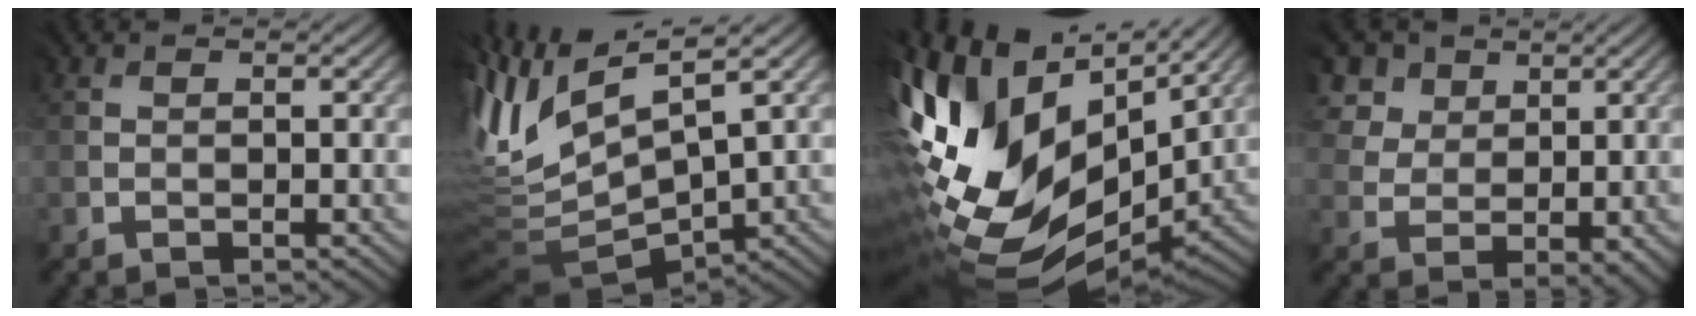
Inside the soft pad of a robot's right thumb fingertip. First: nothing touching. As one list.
[{"total": 10.5, "force": [2.7, 4.7, 9.0], "torque": [-0.234, 0.006, 0.061]}, {"total": 18.4, "force": [3.5, 11.5, 13.9], "torque": [-0.298, -0.016, 0.088]}, {"total": 6.9, "force": [4.0, 5.2, 2.0], "torque": [-0.084, 0.014, 0.075]}]